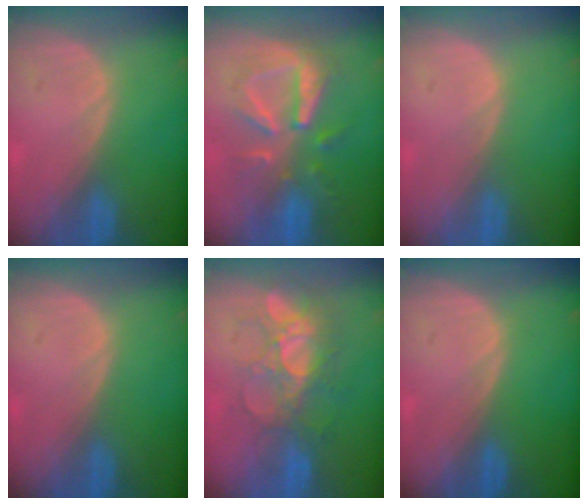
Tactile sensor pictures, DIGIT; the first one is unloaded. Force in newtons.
{"total": 8.3, "press": 8.2, "slide": 0.8}
{"total": 0.0}
{"total": 0.0}
{"total": 8.7, "press": 7.8, "slide": 3.7}
{"total": 0.0}